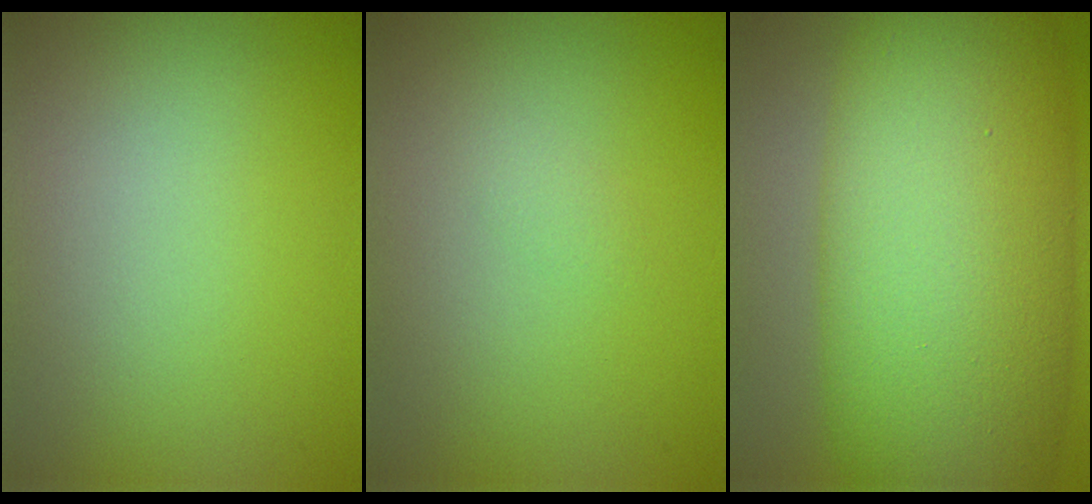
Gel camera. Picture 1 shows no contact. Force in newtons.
{"total": 0.7, "press": 0.7, "slide": 0.1}
{"total": 14.9, "press": 14.9, "slide": 0.0}